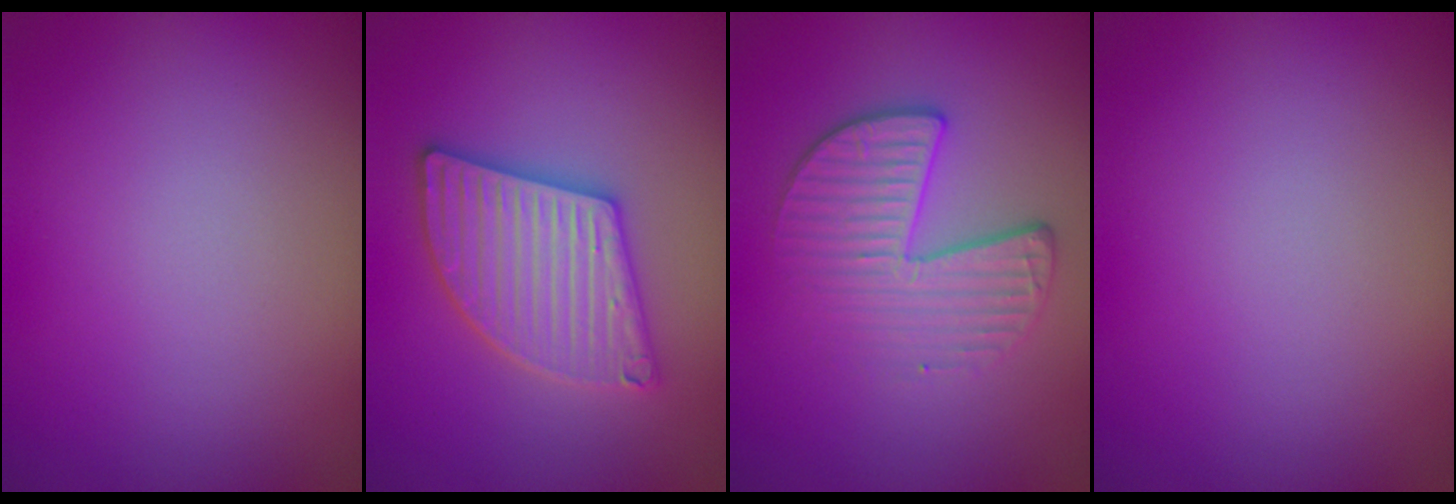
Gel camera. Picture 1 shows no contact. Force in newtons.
{"total": 5.4, "press": 5.4, "slide": 0.6}
{"total": 3.8, "press": 3.1, "slide": 2.1}
{"total": 0.0}